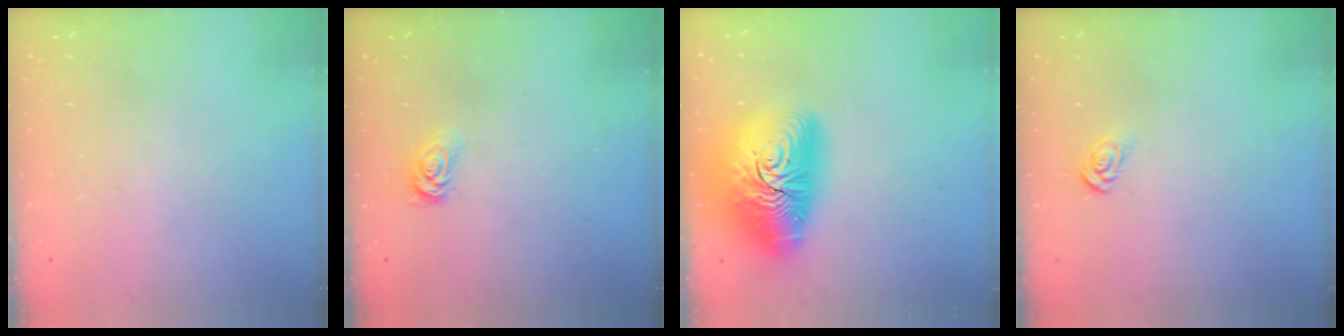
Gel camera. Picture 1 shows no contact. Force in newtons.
{"total": 2.5, "press": 2.5, "slide": 0.4}
{"total": 23.5, "press": 23.4, "slide": 1.6}
{"total": 3.7, "press": 3.7, "slide": 0.4}